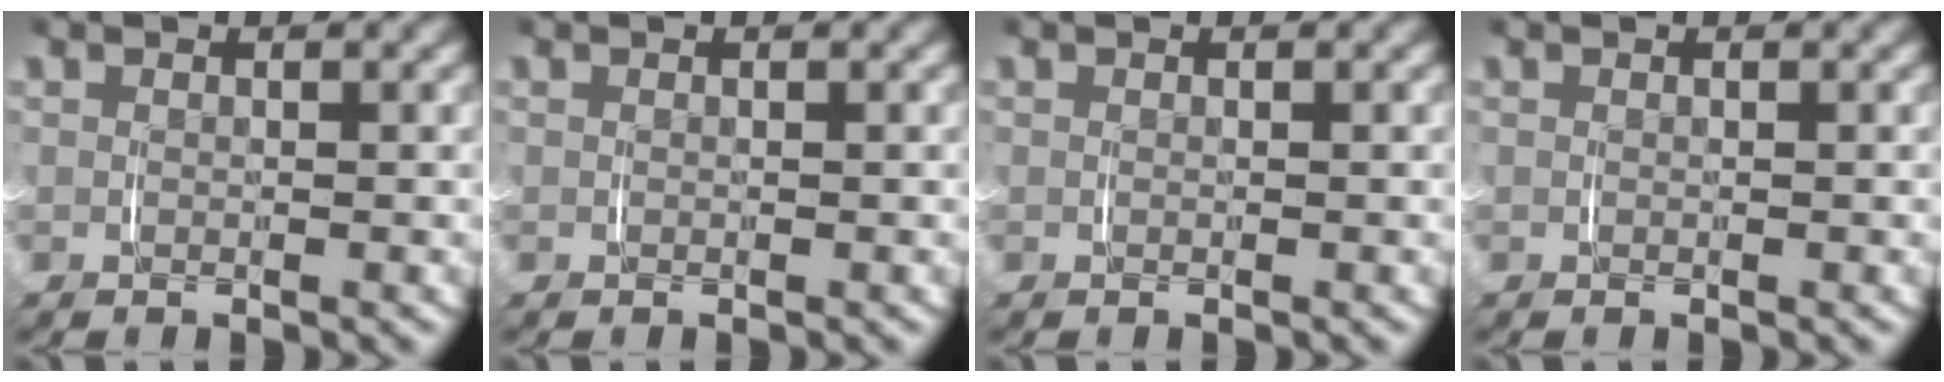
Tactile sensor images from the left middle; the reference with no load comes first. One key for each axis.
{"total": 0.0}
{"total": 0.0}
{"total": 0.0}